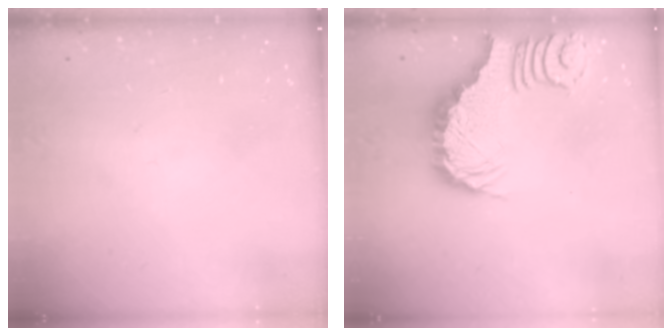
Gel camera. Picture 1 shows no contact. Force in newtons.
{"total": 3.0, "press": 2.9, "slide": 0.7}